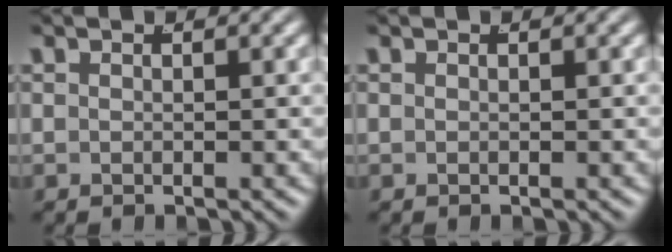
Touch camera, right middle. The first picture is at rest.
{"total": 0.0}